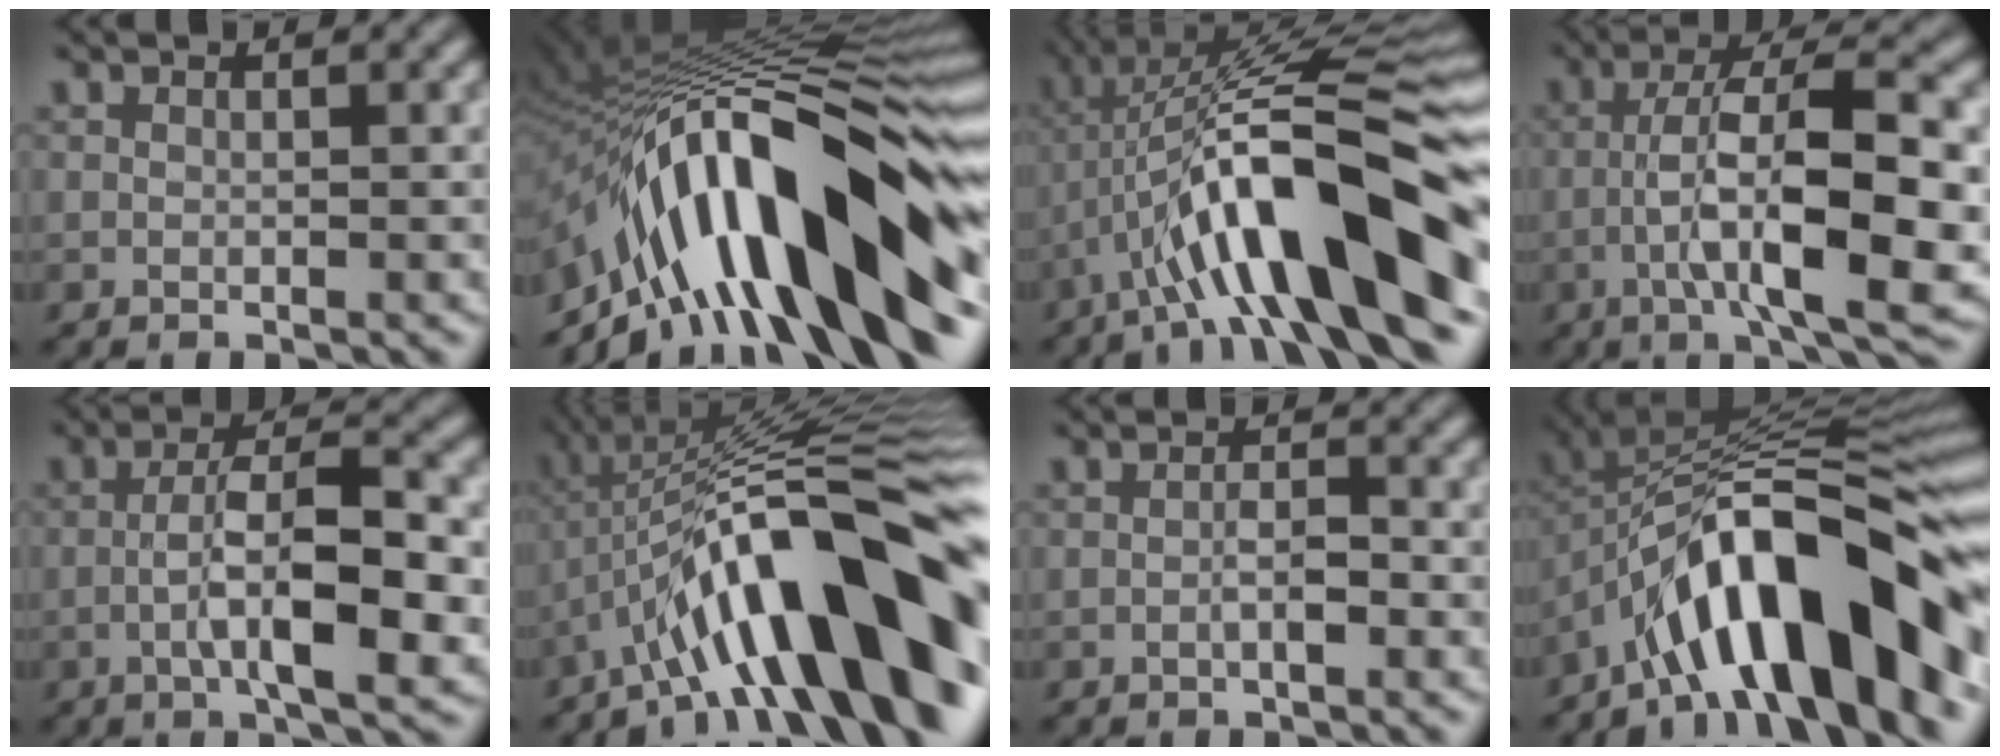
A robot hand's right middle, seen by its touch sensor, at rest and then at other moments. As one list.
[{"total": 16.1, "force": [-6.1, 5.2, 14.0], "torque": [-0.238, 0.045, -0.096]}, {"total": 13.2, "force": [-4.6, 2.8, 12.1], "torque": [-0.218, 0.035, -0.055]}, {"total": 11.5, "force": [-3.0, 2.8, 10.7], "torque": [-0.197, 0.018, -0.037]}, {"total": 8.1, "force": [-2.7, 1.9, 7.4], "torque": [-0.142, 0.021, -0.034]}, {"total": 13.9, "force": [-5.1, 3.3, 12.5], "torque": [-0.174, 0.047, -0.071]}, {"total": 1.4, "force": [-1.1, -0.3, 0.8], "torque": [-0.038, 0.014, -0.006]}, {"total": 12.7, "force": [-6.9, 3.4, 10.1], "torque": [-0.163, 0.023, -0.097]}]